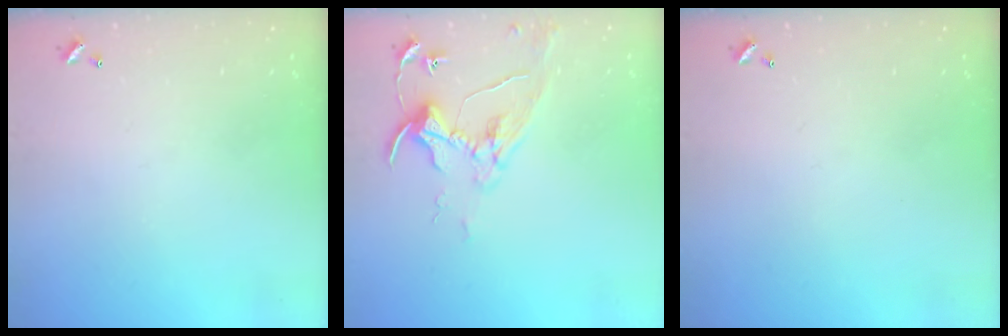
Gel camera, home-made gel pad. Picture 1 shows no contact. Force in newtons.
{"total": 8.5, "press": 8.4, "slide": 0.9}
{"total": 0.0}